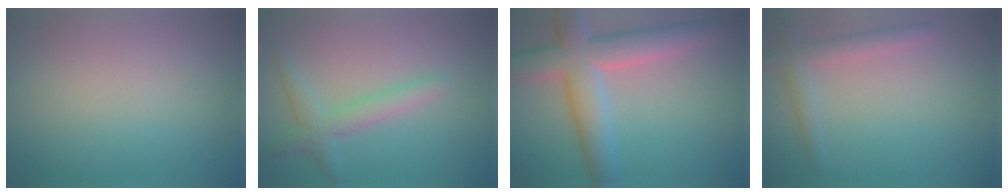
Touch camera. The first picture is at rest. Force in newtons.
{"total": 2.7, "press": 2.7, "slide": 0.1}
{"total": 7.4, "press": 7.4, "slide": 0.3}
{"total": 2.4, "press": 2.4, "slide": 0.2}